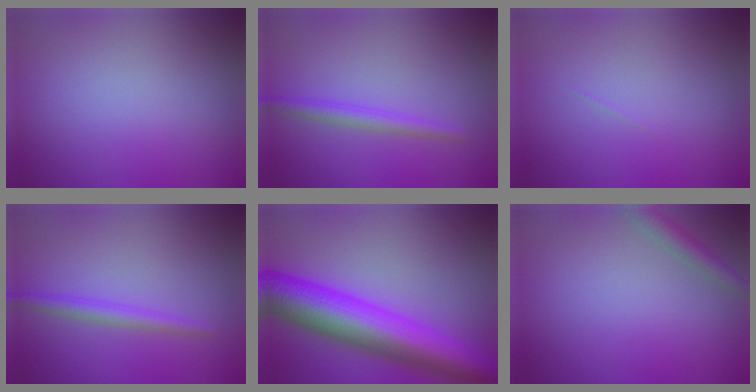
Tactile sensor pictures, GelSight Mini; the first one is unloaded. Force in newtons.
{"total": 2.1, "press": 2.0, "slide": 0.2}
{"total": 0.0}
{"total": 2.1, "press": 2.0, "slide": 0.2}
{"total": 11.5, "press": 11.5, "slide": 0.1}
{"total": 2.4, "press": 2.4, "slide": 0.1}